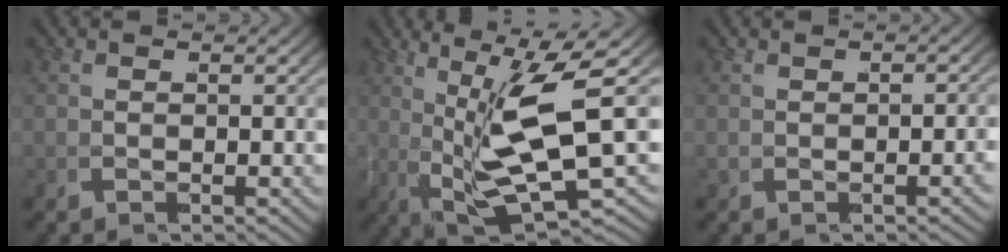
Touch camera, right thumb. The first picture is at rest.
{"total": 10.1, "force": [-1.1, 5.0, 8.7], "torque": [-0.165, -0.021, -0.009]}
{"total": 0.6, "force": [-0.2, -0.4, 0.4], "torque": [-0.002, 0.007, -0.003]}